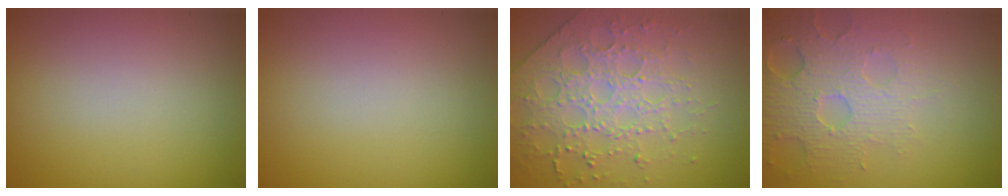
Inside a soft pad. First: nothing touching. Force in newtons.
{"total": 0.0}
{"total": 4.0, "press": 4.0, "slide": 0.1}
{"total": 4.2, "press": 4.1, "slide": 0.9}